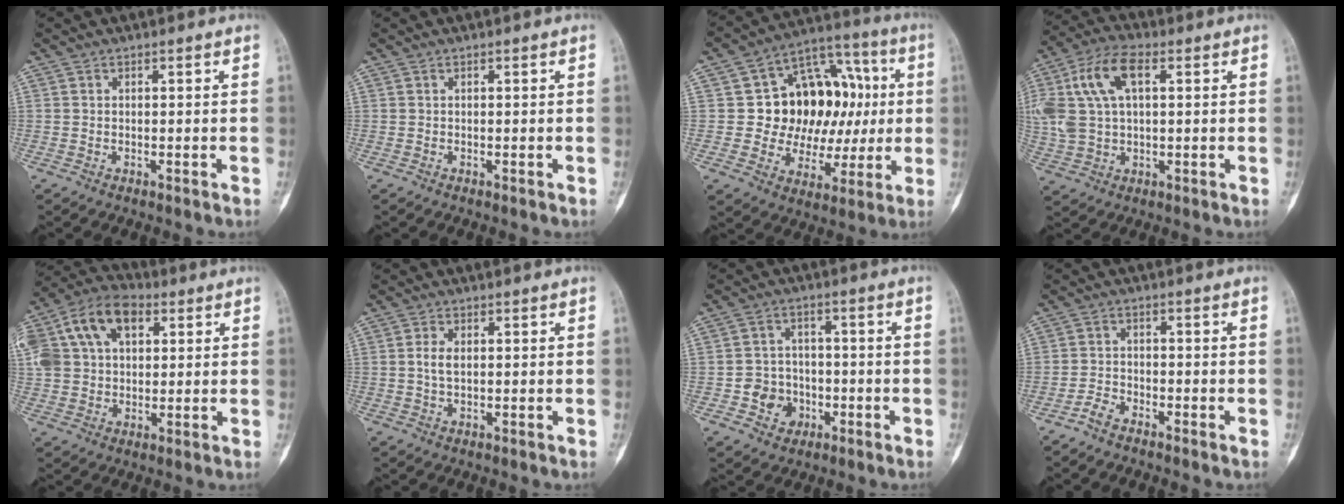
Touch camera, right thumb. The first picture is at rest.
{"total": 0.0}
{"total": 20.3, "force": [2.0, 15.0, 13.5], "torque": [-0.125, 0.035, 0.041]}
{"total": 14.2, "force": [3.6, 7.9, 11.2], "torque": [-0.242, 0.024, 0.069]}
{"total": 19.2, "force": [6.4, 12.9, 12.7], "torque": [-0.257, 0.036, 0.108]}
{"total": 2.7, "force": [0.3, 1.4, 2.2], "torque": [-0.050, 0.002, 0.006]}
{"total": 6.5, "force": [-2.2, 5.8, 2.2], "torque": [-0.004, 0.018, -0.034]}
{"total": 2.7, "force": [-2.2, 0.9, 1.1], "torque": [-0.028, 0.014, -0.046]}